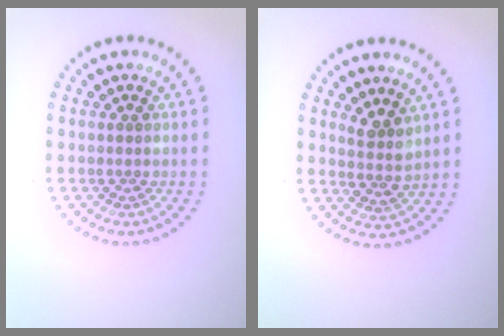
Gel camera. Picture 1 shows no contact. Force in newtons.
{"total": 2.3, "press": 1.7, "slide": 1.5}